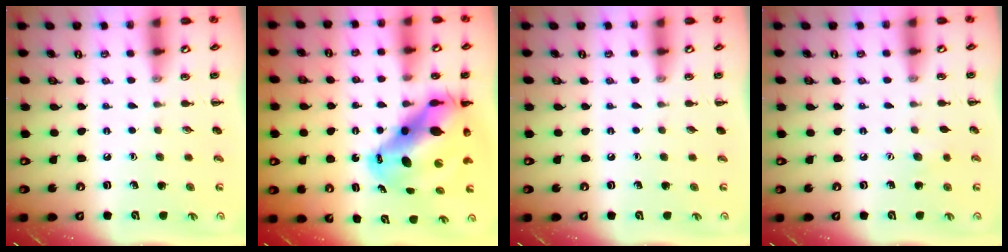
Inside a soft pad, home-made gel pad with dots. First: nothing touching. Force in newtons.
{"total": 17.3, "press": 16.7, "slide": 4.6}
{"total": 0.0}
{"total": 4.3, "press": 4.2, "slide": 1.0}